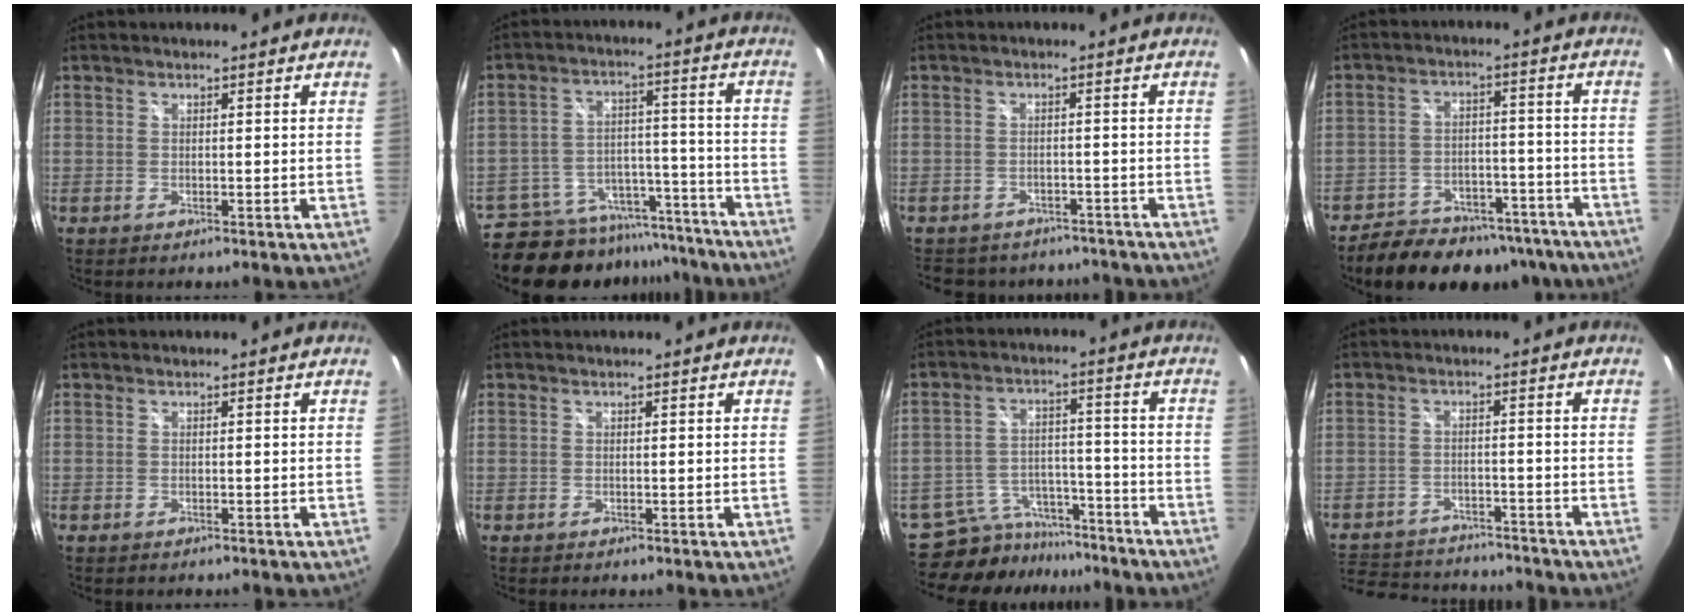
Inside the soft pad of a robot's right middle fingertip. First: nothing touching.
{"total": 18.3, "force": [-15.4, 8.7, 4.6], "torque": [-0.104, 0.039, -0.200]}
{"total": 11.3, "force": [-9.5, 5.1, 3.6], "torque": [-0.080, 0.001, -0.121]}
{"total": 18.9, "force": [-15.2, 8.4, 7.5], "torque": [-0.151, 0.014, -0.193]}
{"total": 0.0}
{"total": 0.0}
{"total": 11.7, "force": [-10.6, 4.8, 1.7], "torque": [-0.050, 0.020, -0.154]}
{"total": 16.5, "force": [-13.8, 6.9, 5.9], "torque": [-0.153, 0.009, -0.196]}